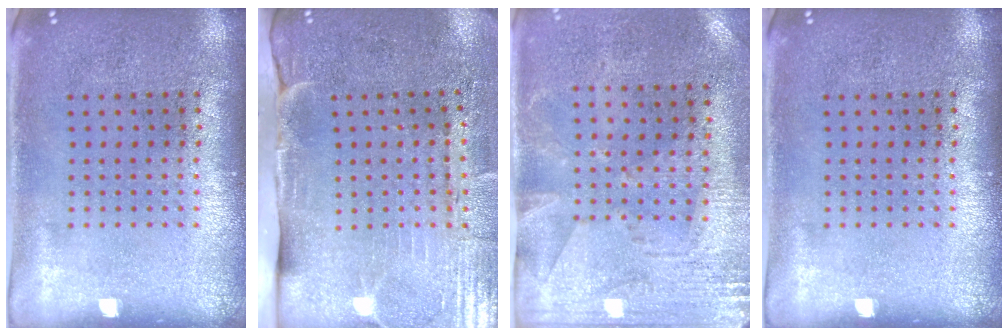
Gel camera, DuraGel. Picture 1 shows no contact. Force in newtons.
{"total": 4.6, "press": 3.8, "slide": 2.6}
{"total": 2.7, "press": 2.3, "slide": 1.5}
{"total": 0.0}